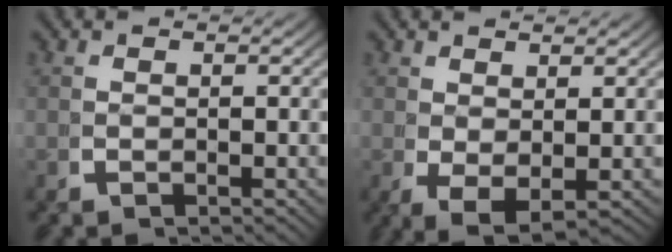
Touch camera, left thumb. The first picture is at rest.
{"total": 3.3, "force": [-0.6, 2.0, 2.5], "torque": [-0.058, -0.028, 0.012]}